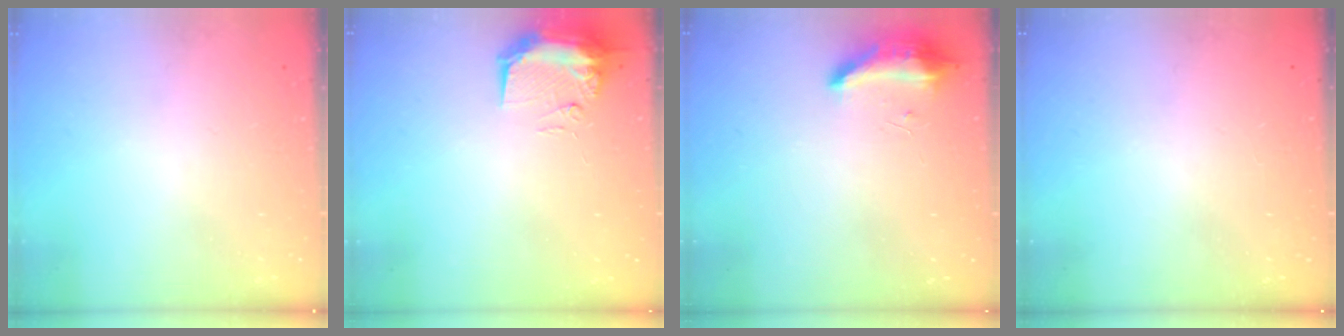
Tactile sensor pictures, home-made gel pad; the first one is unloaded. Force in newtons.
{"total": 11.4, "press": 10.0, "slide": 5.4}
{"total": 14.4, "press": 9.5, "slide": 10.8}
{"total": 0.0}